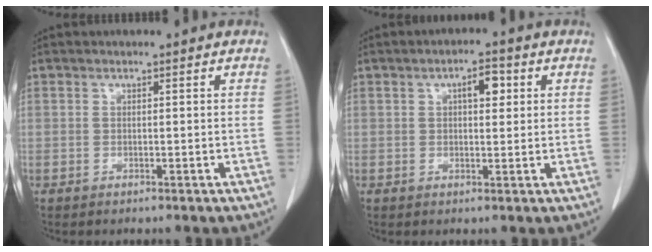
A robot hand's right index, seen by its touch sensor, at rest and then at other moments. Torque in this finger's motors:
{"motor_torque": [0.57, 0.14, 0.08, 0.05]}